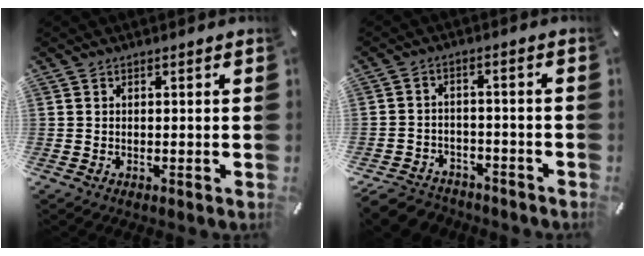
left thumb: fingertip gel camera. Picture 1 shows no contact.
{"total": 5.4, "force": [-4.2, 3.1, 1.3], "torque": [-0.025, 0.022, -0.081]}